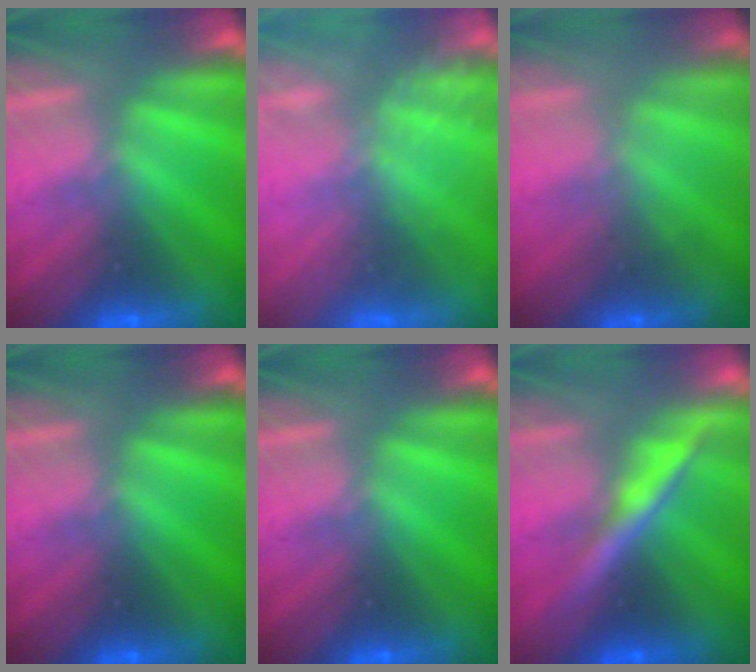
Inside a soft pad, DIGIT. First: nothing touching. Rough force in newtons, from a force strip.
{"total": 2.4}
{"total": 2.3}
{"total": 0.0}
{"total": 0.0}
{"total": 3.6}